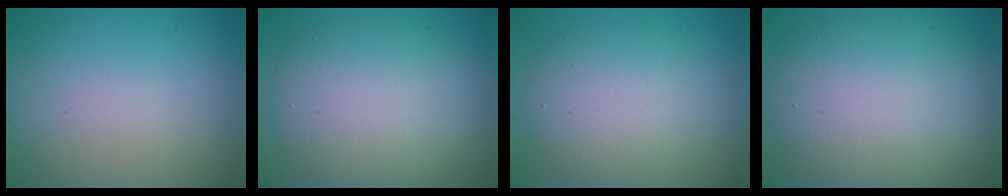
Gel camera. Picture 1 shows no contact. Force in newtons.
{"total": 7.6, "press": 7.6, "slide": 0.6}
{"total": 5.9, "press": 5.9, "slide": 0.5}
{"total": 11.1, "press": 11.1, "slide": 0.5}